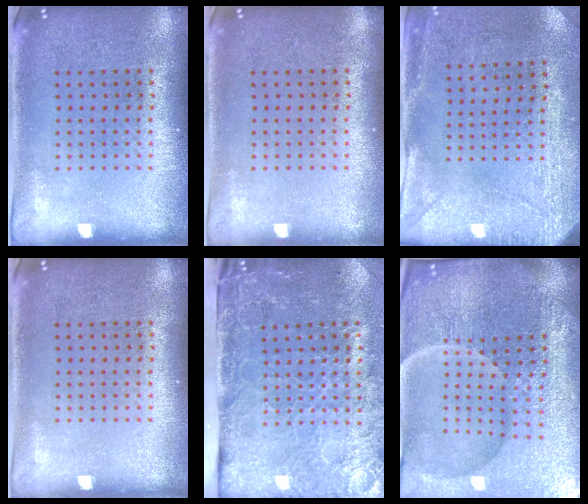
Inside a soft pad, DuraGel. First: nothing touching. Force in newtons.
{"total": 0.0}
{"total": 2.9, "press": 2.3, "slide": 1.8}
{"total": 0.0}
{"total": 4.6, "press": 3.6, "slide": 2.9}
{"total": 5.9, "press": 5.4, "slide": 2.4}